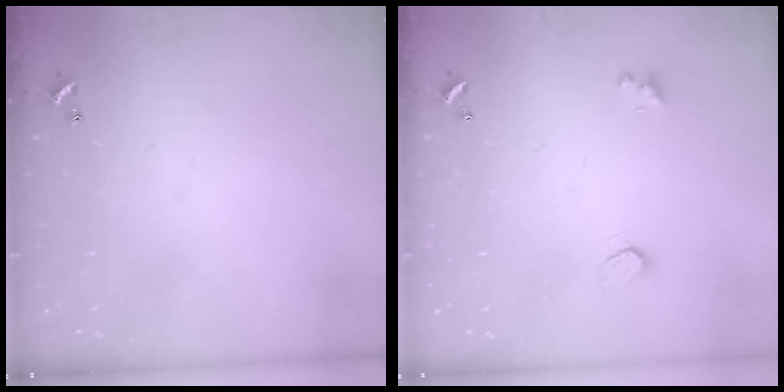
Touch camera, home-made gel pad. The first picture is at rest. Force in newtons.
{"total": 0.9, "press": 0.8, "slide": 0.4}